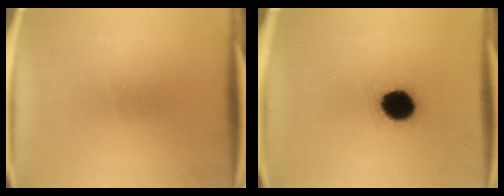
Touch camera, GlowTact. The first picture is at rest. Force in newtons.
{"total": 11.6}